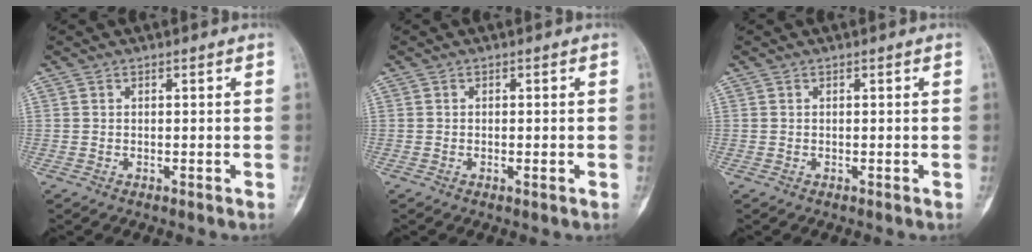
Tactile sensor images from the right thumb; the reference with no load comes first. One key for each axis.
{"total": 1.1, "fx": -0.3, "fy": 0.3, "fz": 1.0, "tx": -0.017, "ty": 0.000, "tz": -0.004}
{"total": 0.0}